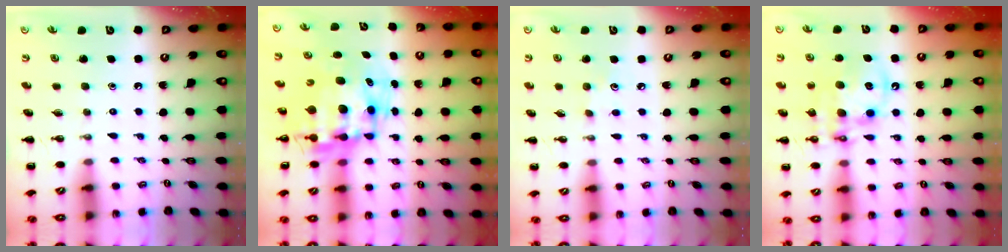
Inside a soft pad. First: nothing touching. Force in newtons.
{"total": 10.7, "press": 10.3, "slide": 2.7}
{"total": 4.6, "press": 4.5, "slide": 1.1}
{"total": 13.2, "press": 12.8, "slide": 3.3}